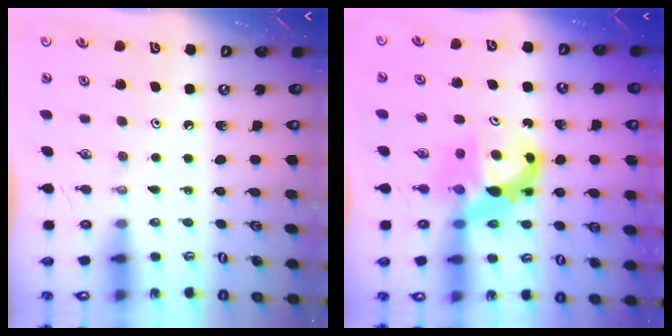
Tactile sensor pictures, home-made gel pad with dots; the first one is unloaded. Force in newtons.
{"total": 7.6, "press": 7.6, "slide": 0.6}